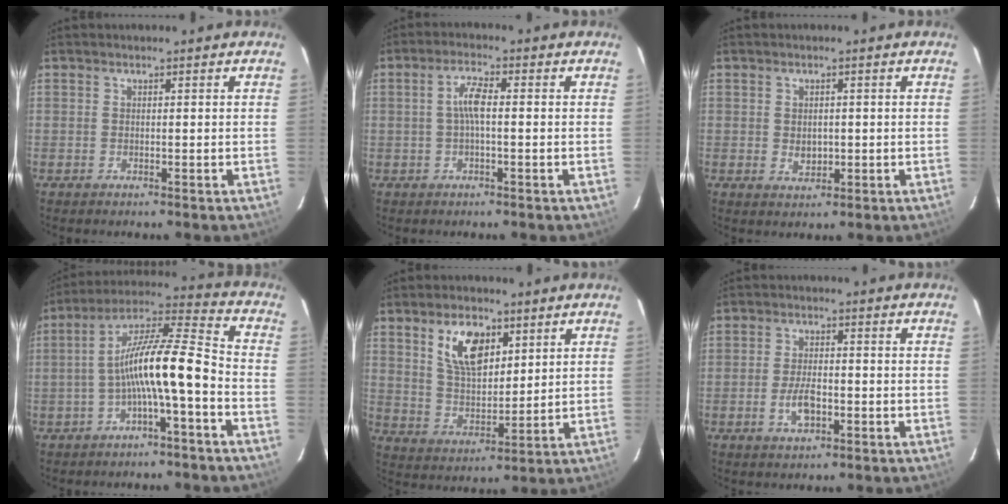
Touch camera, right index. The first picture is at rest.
{"total": 3.9, "force": [-0.1, 0.9, 3.8], "torque": [-0.076, 0.010, -0.002]}
{"total": 2.6, "force": [-0.2, 2.1, 1.5], "torque": [-0.024, -0.003, 0.001]}
{"total": 12.4, "force": [-4.0, 1.3, 11.6], "torque": [-0.223, 0.020, -0.073]}
{"total": 10.3, "force": [5.0, 5.5, 7.2], "torque": [-0.127, 0.010, 0.101]}
{"total": 4.9, "force": [-1.9, 2.3, 3.9], "torque": [-0.081, -0.003, -0.030]}